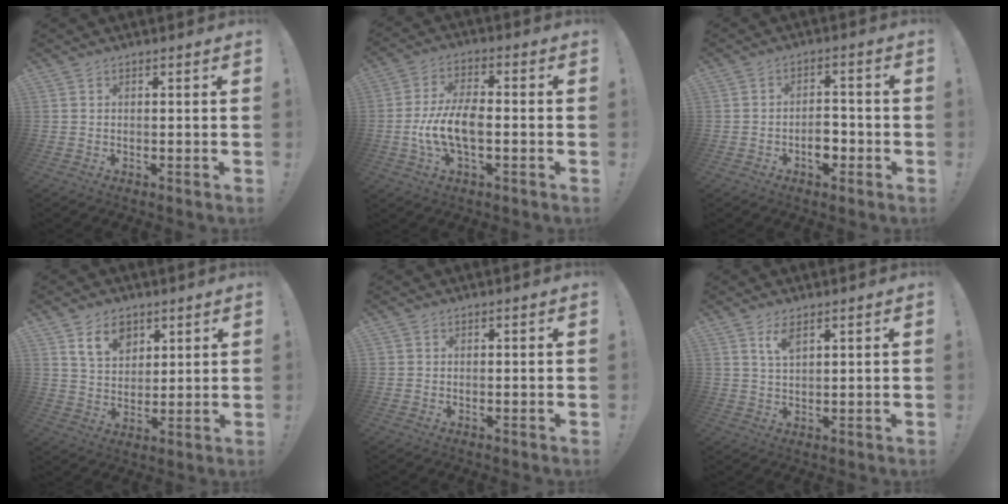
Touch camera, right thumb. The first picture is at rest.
{"total": 10.9, "force": [-2.2, 4.9, 9.5], "torque": [-0.198, 0.003, -0.037]}
{"total": 5.6, "force": [-2.1, 3.7, 3.8], "torque": [-0.044, 0.010, -0.036]}
{"total": 9.8, "force": [5.8, 6.8, 4.0], "torque": [-0.063, -0.024, 0.111]}
{"total": 0.7, "force": [0.3, 0.5, -0.3], "torque": [0.006, 0.001, 0.005]}
{"total": 4.4, "force": [2.6, 1.7, 3.1], "torque": [-0.056, -0.006, 0.044]}